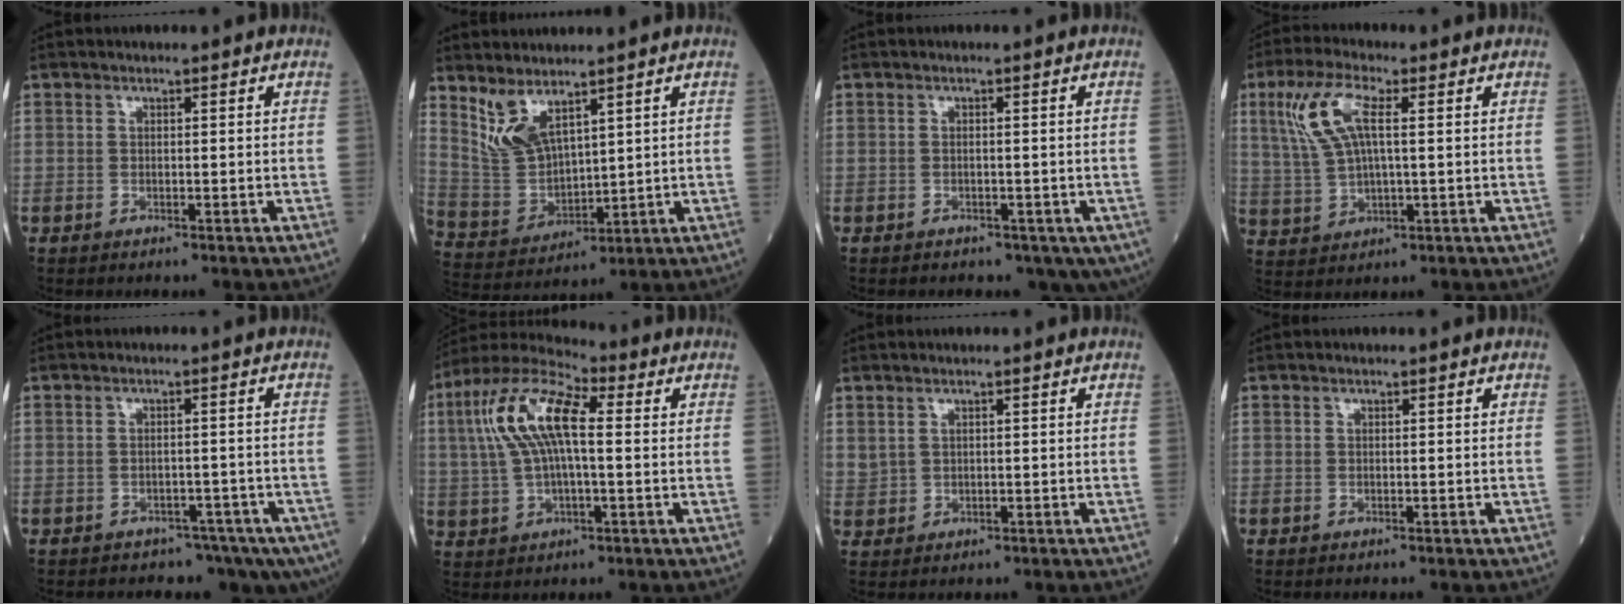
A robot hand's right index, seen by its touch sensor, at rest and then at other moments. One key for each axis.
{"total": 7.4, "fx": 5.2, "fy": 2.5, "fz": 4.6, "tx": -0.102, "ty": -0.007, "tz": 0.126}
{"total": 6.0, "fx": -3.6, "fy": 3.7, "fz": 3.2, "tx": -0.031, "ty": -0.002, "tz": -0.045}
{"total": 8.7, "fx": 2.7, "fy": 2.6, "fz": 7.8, "tx": -0.186, "ty": 0.017, "tz": 0.058}
{"total": 6.1, "fx": -4.5, "fy": 3.5, "fz": 2.0, "tx": -0.010, "ty": 0.013, "tz": -0.060}
{"total": 12.3, "fx": 2.1, "fy": 3.9, "fz": 11.5, "tx": -0.249, "ty": 0.032, "tz": 0.035}
{"total": 2.1, "fx": 1.6, "fy": 1.0, "fz": 1.0, "tx": -0.025, "ty": 0.003, "tz": 0.041}
{"total": 0.0}